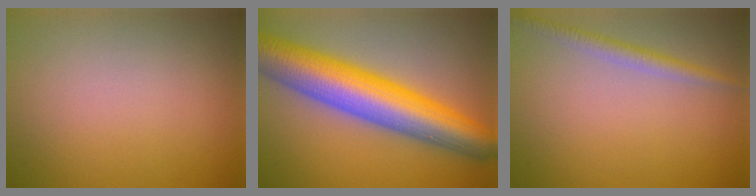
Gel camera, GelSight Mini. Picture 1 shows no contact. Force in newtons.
{"total": 11.0, "press": 11.0, "slide": 0.1}
{"total": 1.9, "press": 1.9, "slide": 0.0}